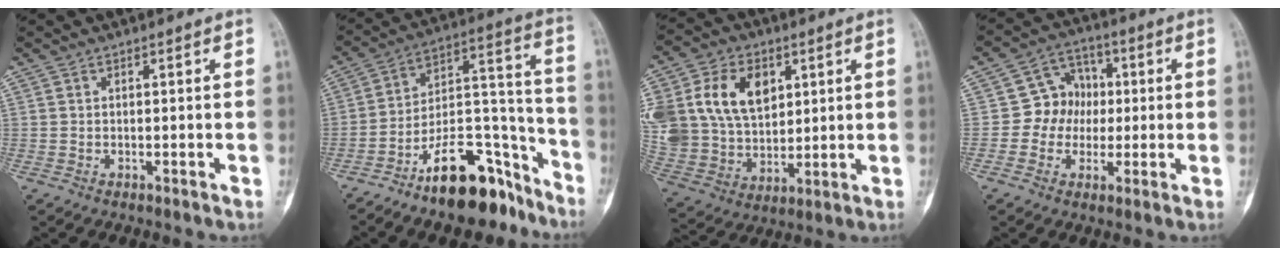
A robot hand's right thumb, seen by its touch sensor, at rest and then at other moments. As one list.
[{"total": 18.2, "force": [-12.8, 7.6, 10.5], "torque": [-0.127, 0.119, -0.213]}, {"total": 23.8, "force": [7.5, 17.1, 14.8], "torque": [-0.312, 0.020, 0.156]}, {"total": 8.5, "force": [0.0, 7.7, 3.5], "torque": [-0.005, 0.019, -0.012]}]